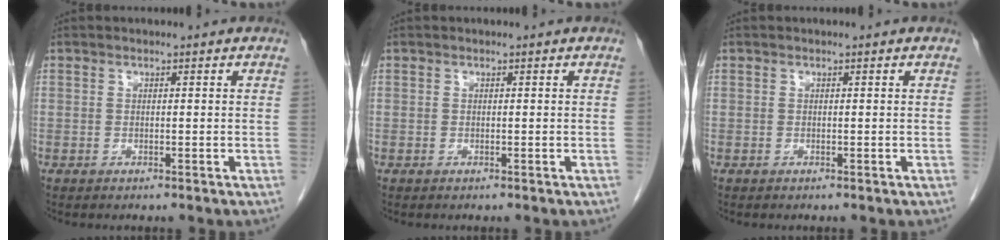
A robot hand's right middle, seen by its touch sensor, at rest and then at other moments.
{"total": 0.0}
{"total": 0.0}